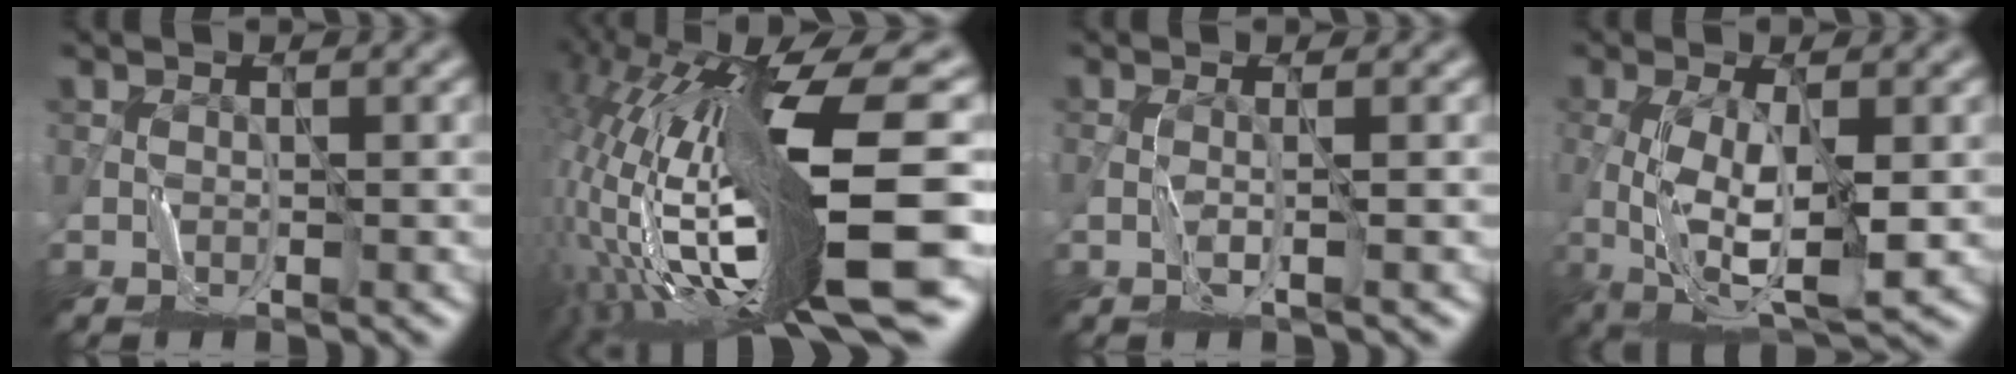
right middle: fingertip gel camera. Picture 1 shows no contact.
{"total": 18.2, "force": [-3.1, 3.9, 17.5], "torque": [-0.315, -0.005, -0.054]}
{"total": 1.1, "force": [0.0, -0.2, 1.0], "torque": [-0.019, -0.003, -0.003]}
{"total": 6.9, "force": [-1.0, 2.0, 6.6], "torque": [-0.133, -0.002, -0.018]}